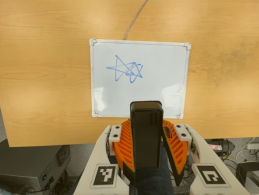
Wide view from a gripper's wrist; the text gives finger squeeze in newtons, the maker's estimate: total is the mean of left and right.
{"total": 5.7, "left": 5.1, "right": 6.4}